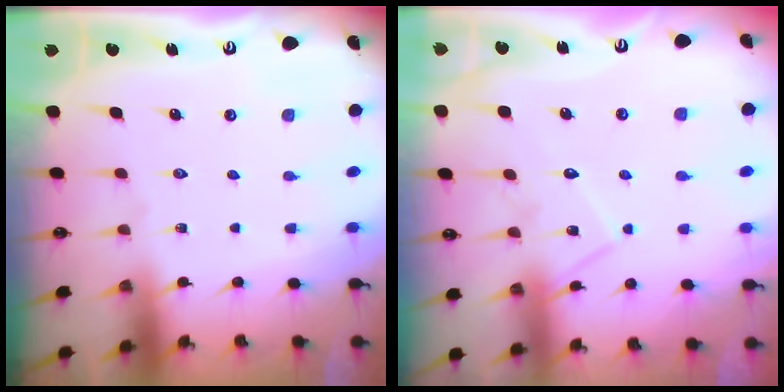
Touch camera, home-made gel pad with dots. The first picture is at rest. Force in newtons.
{"total": 9.1, "press": 9.1, "slide": 0.1}